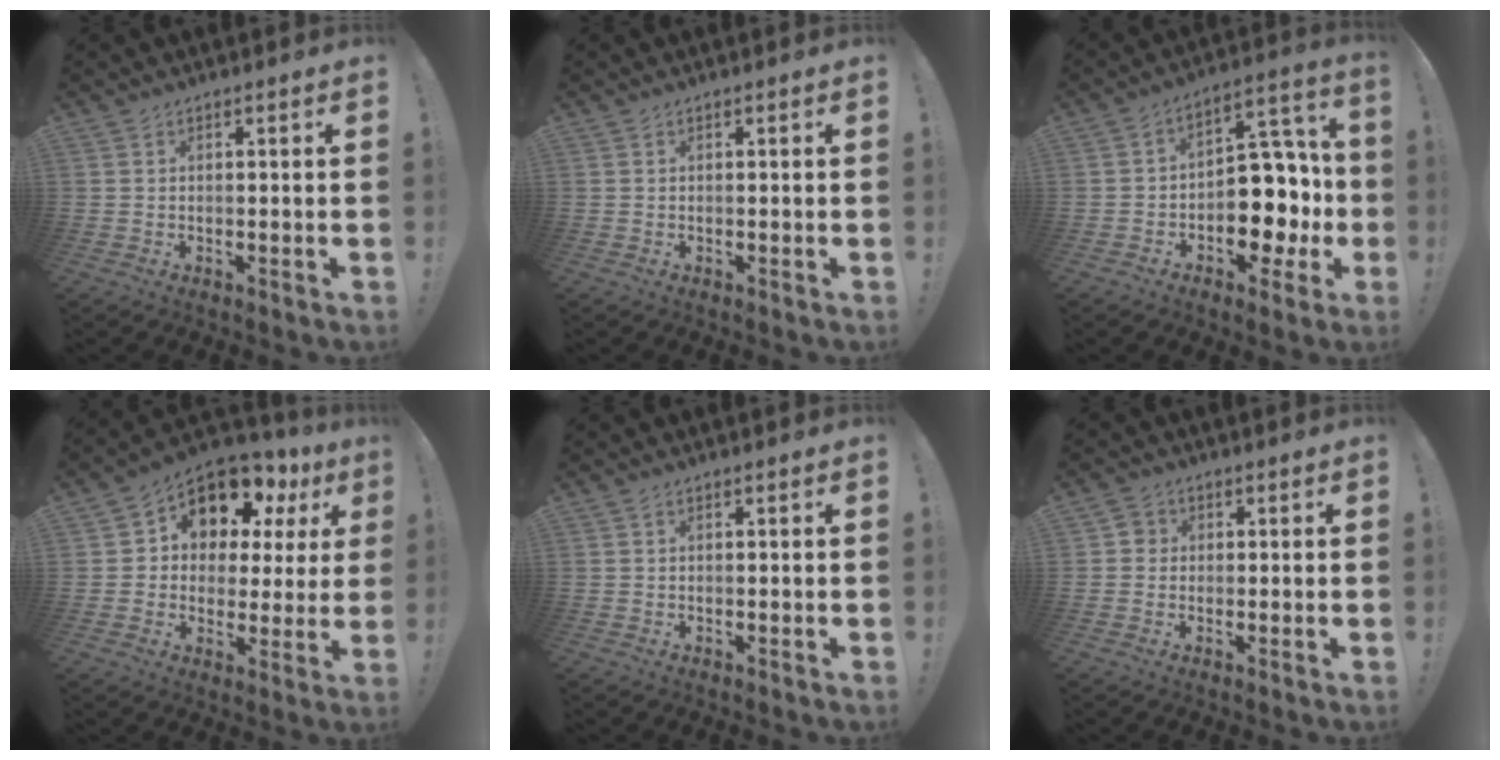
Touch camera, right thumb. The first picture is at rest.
{"total": 0.0}
{"total": 15.1, "force": [-5.2, 10.4, 9.6], "torque": [-0.088, 0.034, -0.072]}
{"total": 11.1, "force": [6.9, 6.8, 5.4], "torque": [-0.088, -0.059, 0.120]}
{"total": 0.0}
{"total": 2.7, "force": [-0.2, 2.6, 0.8], "torque": [-0.014, 0.010, -0.002]}